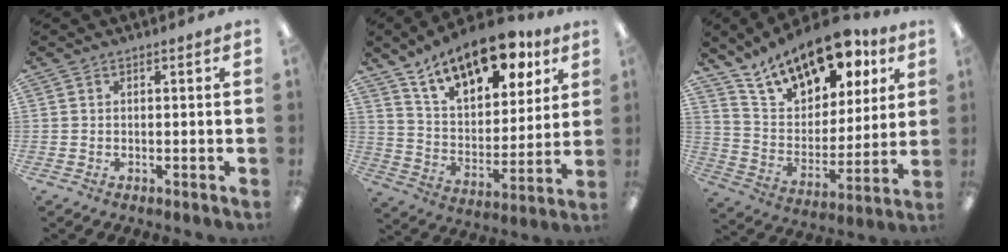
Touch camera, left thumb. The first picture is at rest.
{"total": 17.4, "force": [12.5, 8.0, 9.1], "torque": [-0.147, -0.072, 0.219]}
{"total": 17.1, "force": [12.9, 8.3, 7.5], "torque": [-0.138, -0.080, 0.230]}